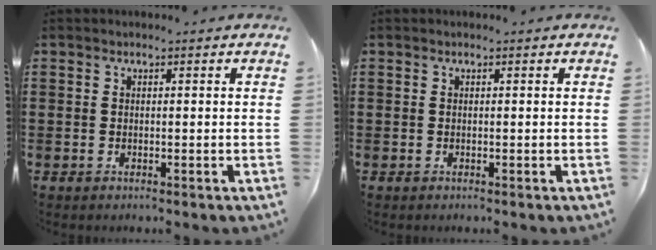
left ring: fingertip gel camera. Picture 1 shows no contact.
{"total": 0.0}